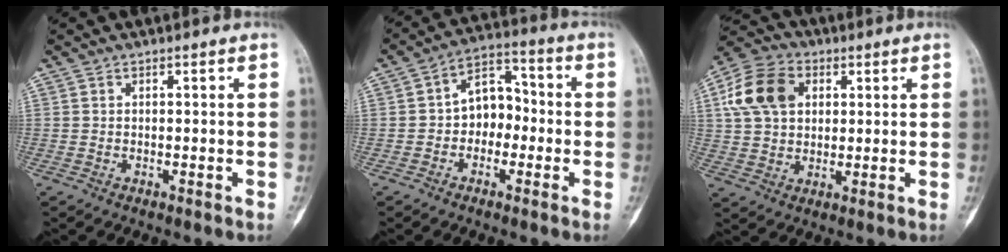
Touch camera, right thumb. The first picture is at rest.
{"total": 8.7, "force": [-1.2, 6.5, 5.7], "torque": [-0.053, 0.038, -0.035]}
{"total": 12.6, "force": [3.6, 9.2, 7.9], "torque": [-0.133, 0.009, 0.058]}